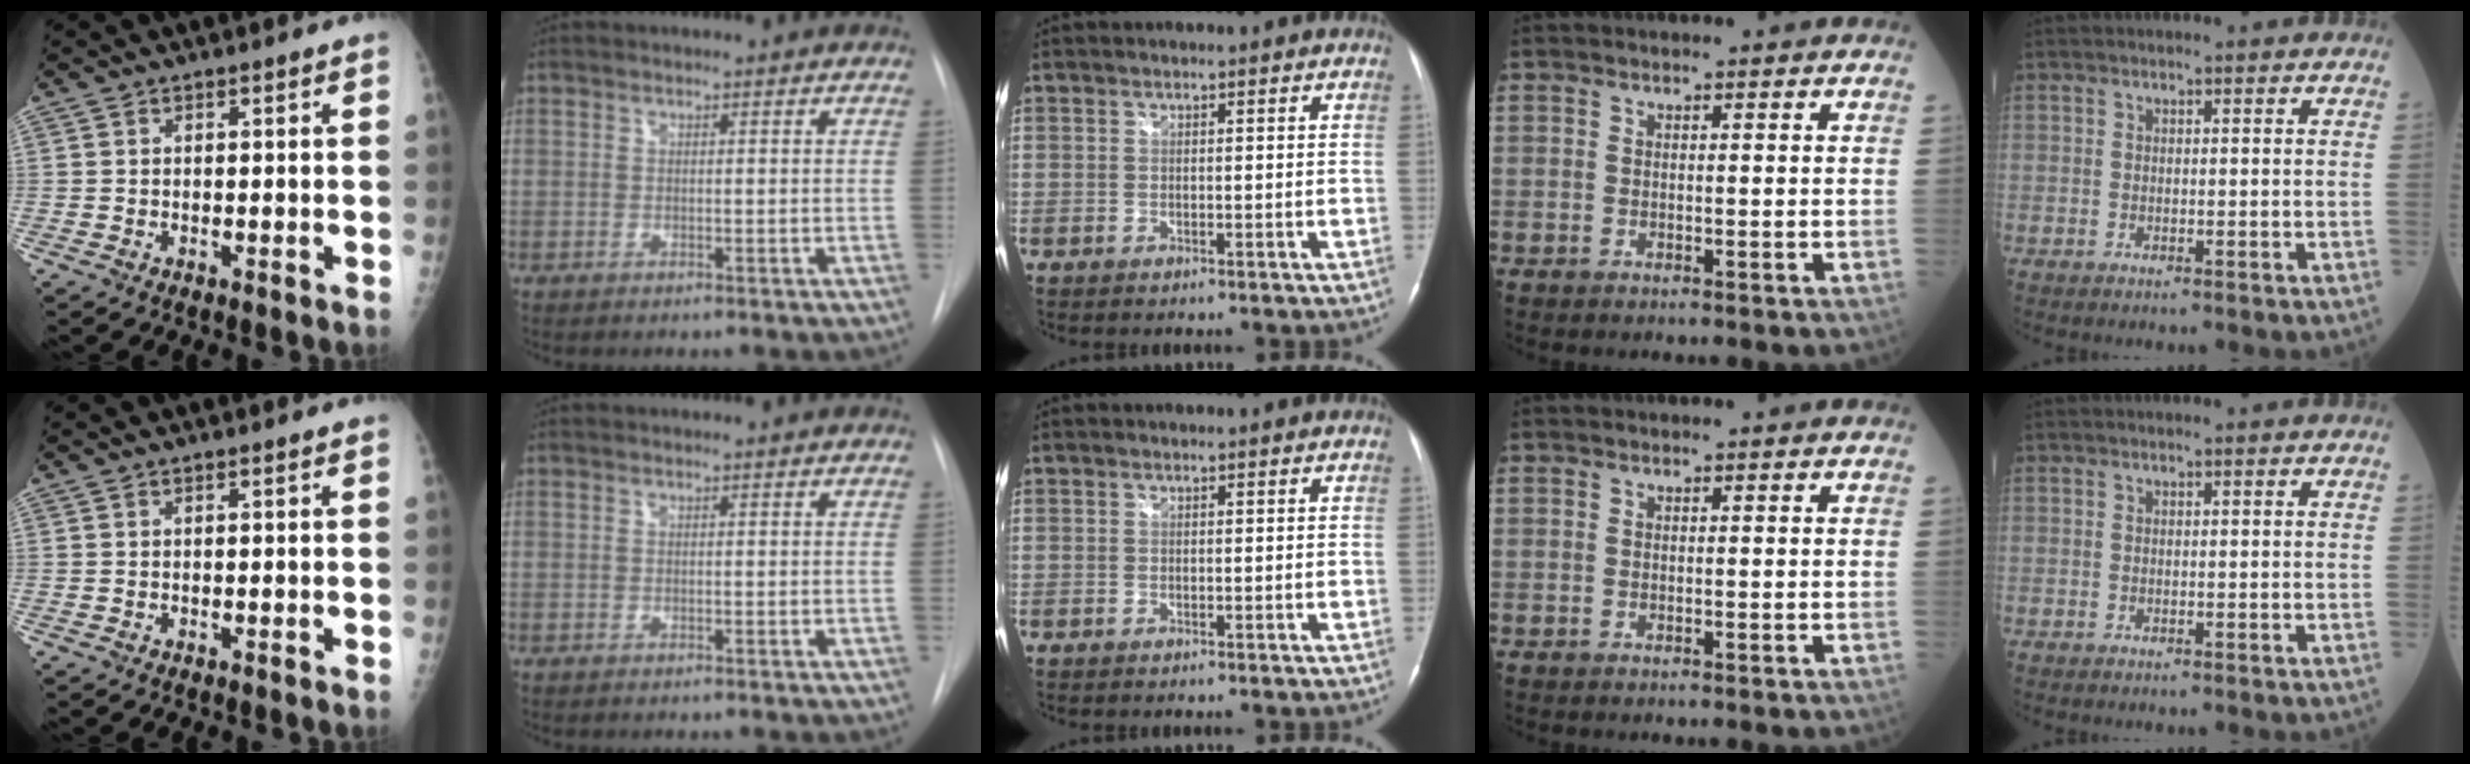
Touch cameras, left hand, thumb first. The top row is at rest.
{}